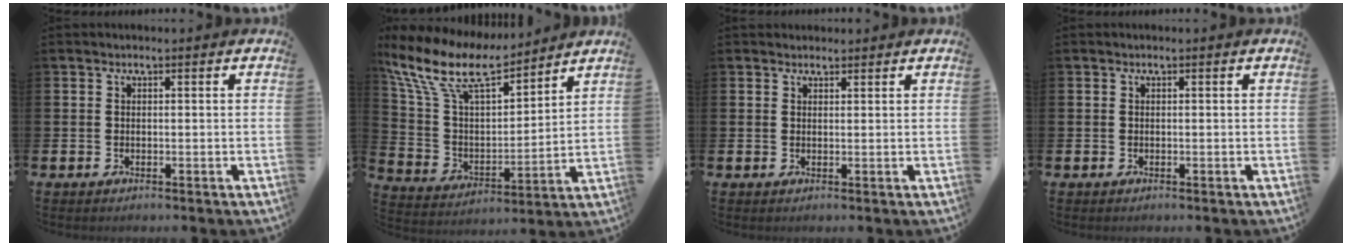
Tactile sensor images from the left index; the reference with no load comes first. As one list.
[{"total": 11.6, "force": [9.8, 3.3, 5.3], "torque": [-0.150, -0.055, 0.173]}, {"total": 1.5, "force": [1.3, 0.6, 0.0], "torque": [0.015, -0.002, 0.022]}, {"total": 0.0}]